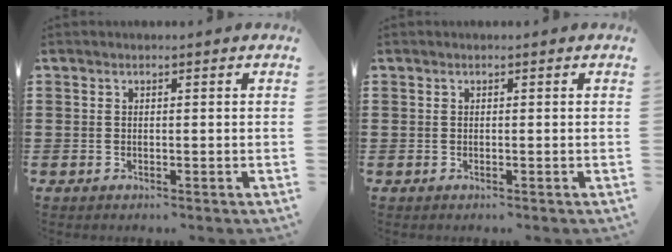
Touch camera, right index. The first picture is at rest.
{"total": 0.0}